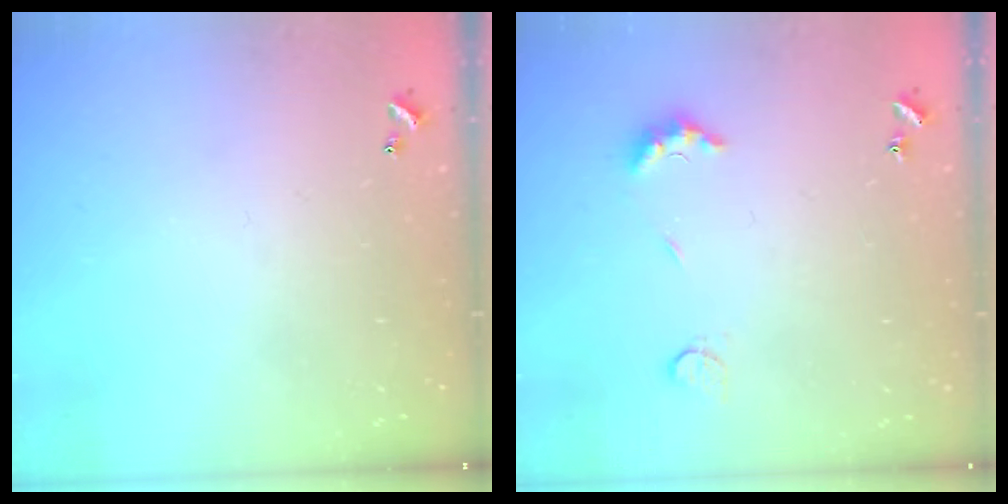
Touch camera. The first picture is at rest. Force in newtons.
{"total": 4.3, "press": 4.2, "slide": 0.9}